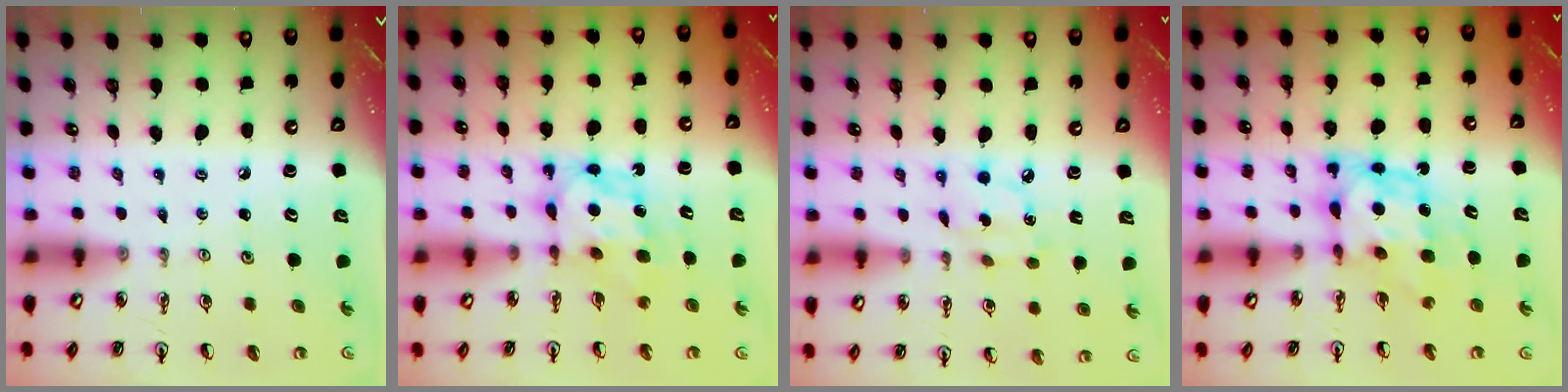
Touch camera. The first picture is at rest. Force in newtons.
{"total": 7.1, "press": 7.0, "slide": 0.5}
{"total": 4.8, "press": 4.8, "slide": 0.1}
{"total": 7.9, "press": 7.9, "slide": 0.8}